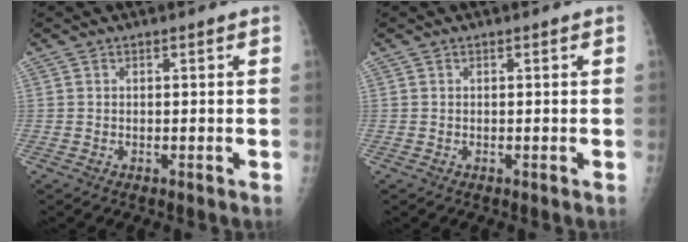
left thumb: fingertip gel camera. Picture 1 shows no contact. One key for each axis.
{"total": 0.0}